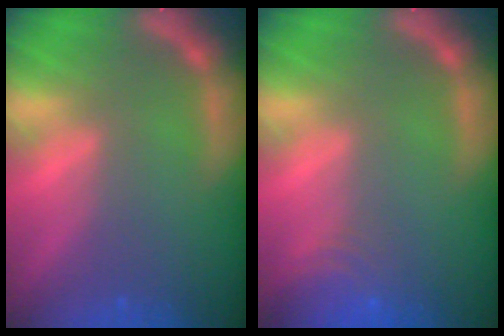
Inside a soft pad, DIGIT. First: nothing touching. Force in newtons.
{"total": 4.5}